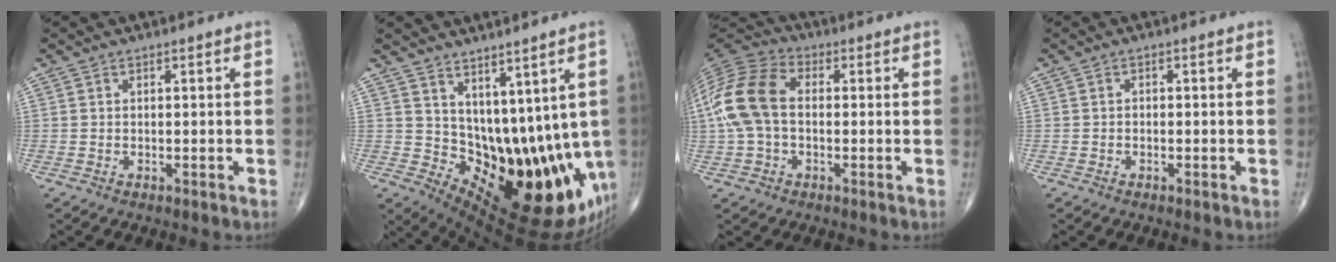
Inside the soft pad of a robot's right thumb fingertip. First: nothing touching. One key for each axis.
{"total": 20.4, "fx": 0.4, "fy": 10.7, "fz": 17.4, "tx": -0.202, "ty": -0.040, "tz": 0.036}
{"total": 14.3, "fx": 0.2, "fy": 9.3, "fz": 10.8, "tx": -0.236, "ty": 0.034, "tz": -0.005}
{"total": 0.6, "fx": -0.3, "fy": 0.5, "fz": 0.3, "tx": 0.000, "ty": 0.003, "tz": -0.010}